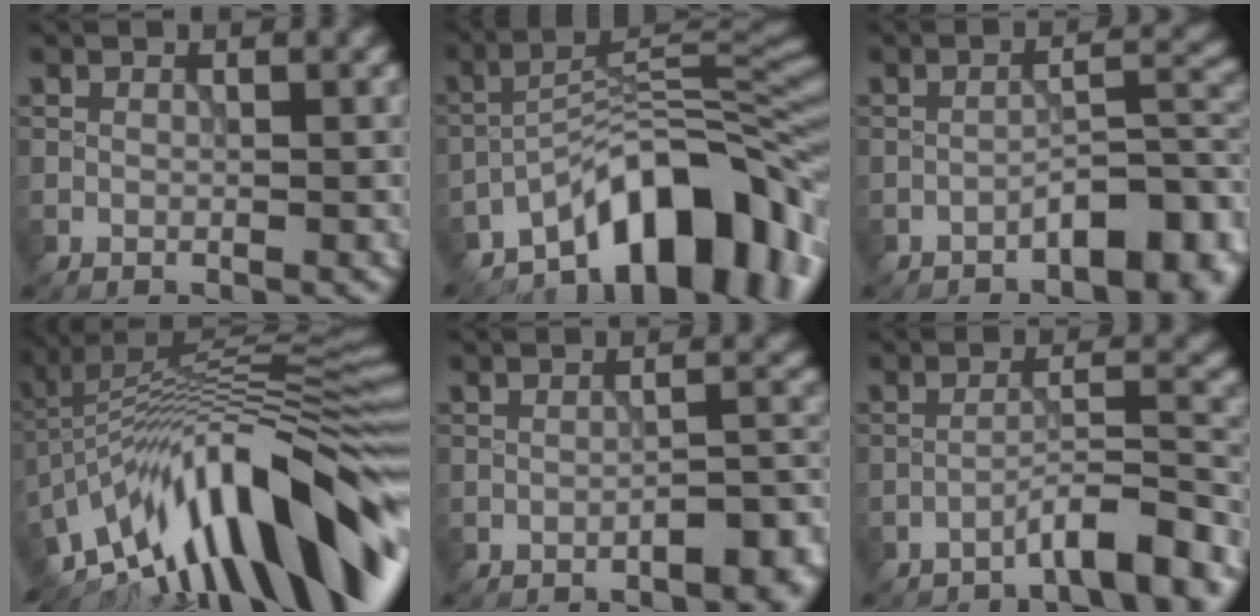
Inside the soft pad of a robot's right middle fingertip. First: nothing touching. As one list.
[{"total": 12.5, "force": [-8.1, 4.7, 8.4], "torque": [-0.107, 0.019, -0.144]}, {"total": 5.2, "force": [-2.7, 1.9, 4.0], "torque": [-0.054, 0.012, -0.043]}, {"total": 16.6, "force": [-5.9, 5.9, 14.4], "torque": [-0.217, 0.036, -0.126]}, {"total": 3.8, "force": [-2.2, 1.3, 2.8], "torque": [-0.038, 0.006, -0.031]}, {"total": 4.6, "force": [-3.4, 0.6, 3.0], "torque": [-0.042, 0.017, -0.063]}]